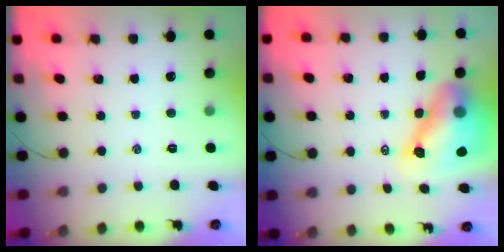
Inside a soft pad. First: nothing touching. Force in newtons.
{"total": 10.9, "press": 10.4, "slide": 3.5}